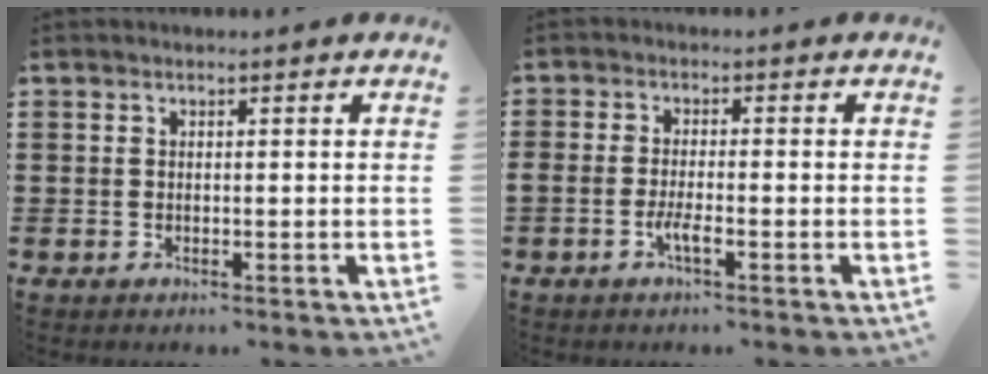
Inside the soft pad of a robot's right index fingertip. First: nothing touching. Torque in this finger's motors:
{"motor_torque": [1.21, 0.07, 0.45, 0.10]}